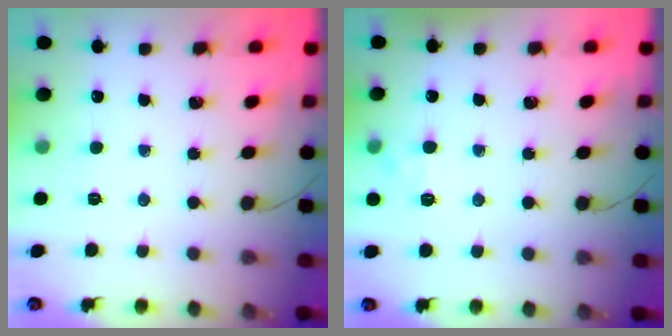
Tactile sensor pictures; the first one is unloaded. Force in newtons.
{"total": 7.5, "press": 7.4, "slide": 1.6}